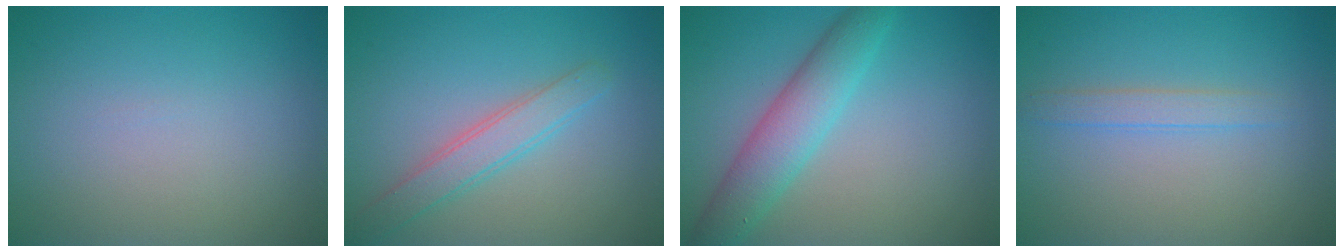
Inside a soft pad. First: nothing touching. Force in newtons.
{"total": 2.8, "press": 2.8, "slide": 0.1}
{"total": 4.7, "press": 4.7, "slide": 0.1}
{"total": 1.8, "press": 1.8, "slide": 0.0}